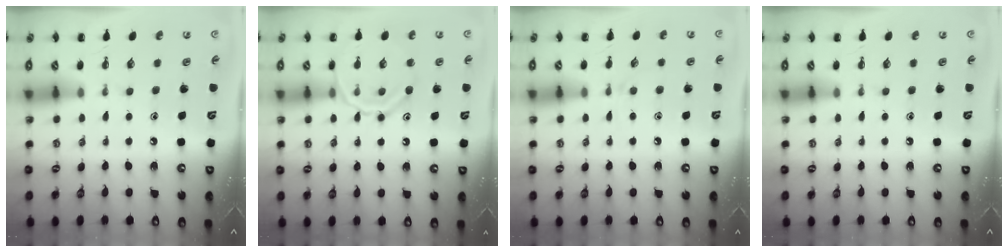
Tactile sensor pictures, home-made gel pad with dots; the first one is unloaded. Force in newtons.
{"total": 13.1, "press": 13.0, "slide": 1.4}
{"total": 2.5, "press": 2.3, "slide": 0.9}
{"total": 0.0}